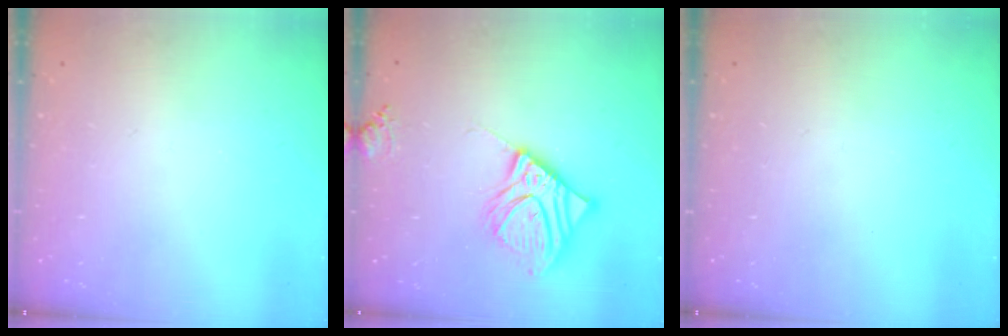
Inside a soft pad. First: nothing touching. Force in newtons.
{"total": 14.6, "press": 14.4, "slide": 2.6}
{"total": 0.0}